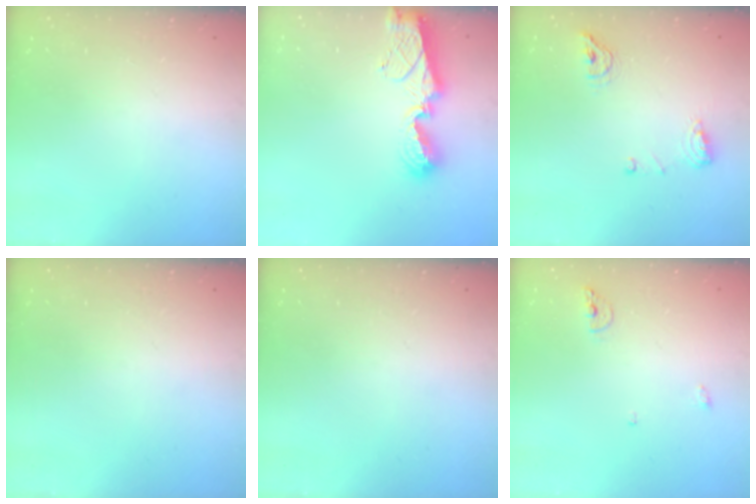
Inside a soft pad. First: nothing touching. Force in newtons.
{"total": 10.2, "press": 10.1, "slide": 1.1}
{"total": 8.2, "press": 8.1, "slide": 1.5}
{"total": 0.0}
{"total": 0.0}
{"total": 5.7, "press": 5.6, "slide": 1.2}